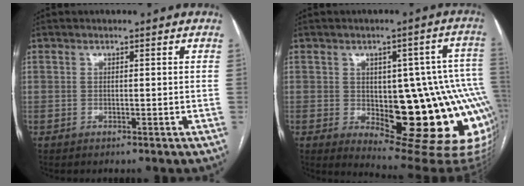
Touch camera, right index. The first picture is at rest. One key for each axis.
{"total": 22.4, "fx": -3.8, "fy": 7.9, "fz": 20.6, "tx": -0.172, "ty": 0.021, "tz": -0.024}